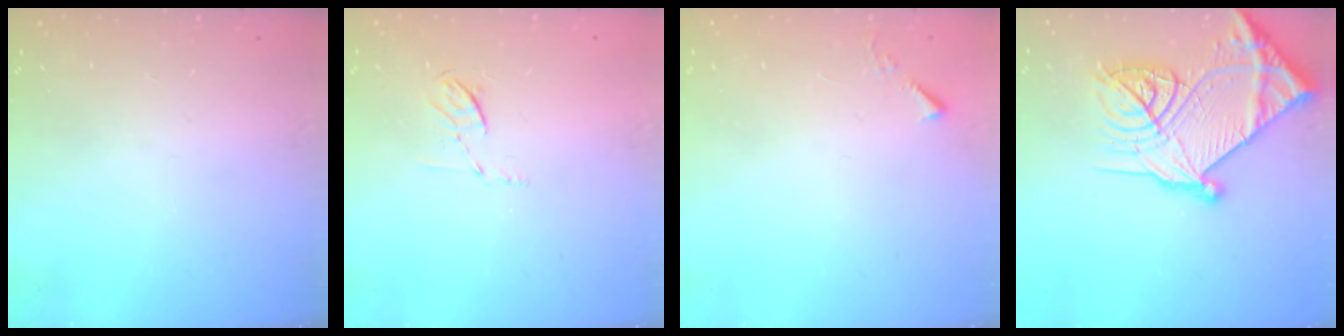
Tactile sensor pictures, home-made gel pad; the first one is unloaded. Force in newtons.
{"total": 4.4, "press": 4.2, "slide": 1.5}
{"total": 4.0, "press": 3.9, "slide": 0.5}
{"total": 30.3, "press": 30.1, "slide": 3.2}